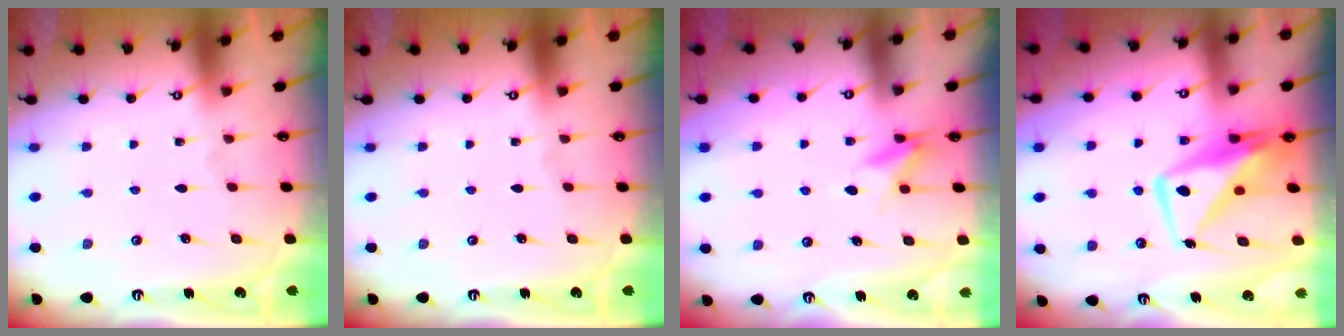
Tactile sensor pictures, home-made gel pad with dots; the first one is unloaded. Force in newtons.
{"total": 0.0}
{"total": 8.5, "press": 8.4, "slide": 1.1}
{"total": 11.0, "press": 10.9, "slide": 1.5}